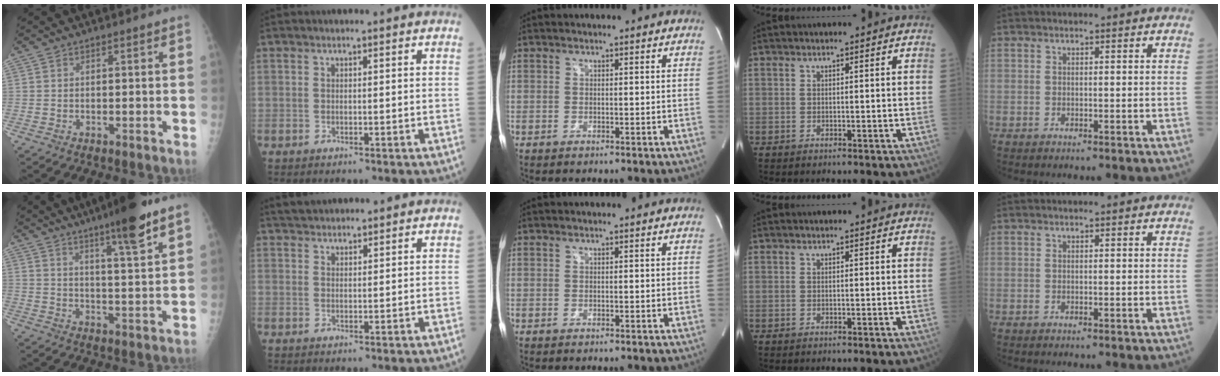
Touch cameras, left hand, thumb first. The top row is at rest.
{"thumb": {"total": 11.8, "force": [7.7, 0.8, 8.9], "torque": [-0.135, -0.039, 0.120]}, "index": {"total": 3.5, "force": [3.4, 0.6, 0.8], "torque": [-0.015, 0.026, 0.062]}}